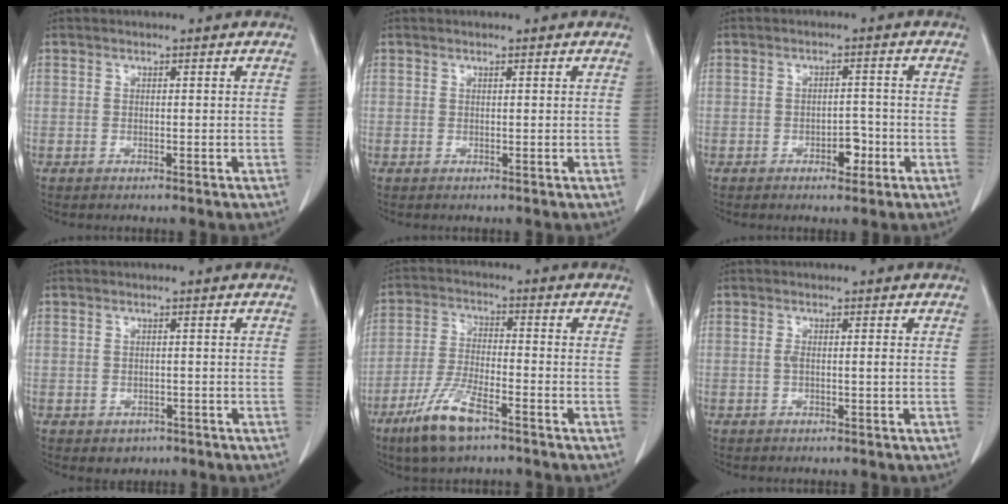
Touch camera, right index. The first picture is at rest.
{"total": 0.0}
{"total": 3.1, "force": [-1.5, 1.5, 2.2], "torque": [-0.028, 0.006, -0.018]}
{"total": 2.1, "force": [-1.1, 1.6, 0.6], "torque": [-0.006, 0.004, -0.007]}
{"total": 9.3, "force": [-5.9, 2.1, 6.8], "torque": [-0.142, -0.016, -0.110]}
{"total": 1.4, "force": [-0.2, 0.1, 1.4], "torque": [-0.027, 0.000, -0.002]}